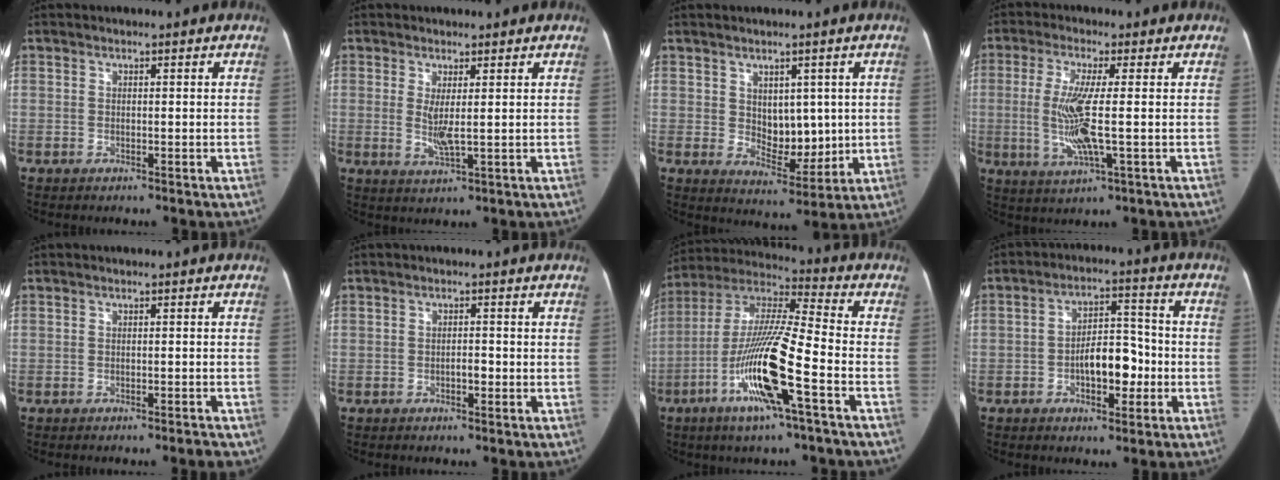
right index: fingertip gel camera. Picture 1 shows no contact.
{"total": 3.4, "force": [0.3, 0.6, 3.4], "torque": [-0.069, -0.009, 0.011]}
{"total": 7.0, "force": [1.0, 4.3, 5.4], "torque": [-0.074, -0.002, 0.033]}
{"total": 8.4, "force": [-0.8, 0.8, 8.3], "torque": [-0.178, -0.008, -0.017]}
{"total": 2.1, "force": [-1.6, 0.5, 1.2], "torque": [-0.017, 0.002, -0.019]}
{"total": 1.6, "force": [-0.7, 0.8, 1.2], "torque": [-0.019, 0.004, -0.012]}
{"total": 17.2, "force": [-6.4, 0.8, 15.9], "torque": [-0.322, -0.005, -0.122]}
{"total": 8.4, "force": [-2.3, 4.0, 7.0], "torque": [-0.114, 0.029, -0.034]}